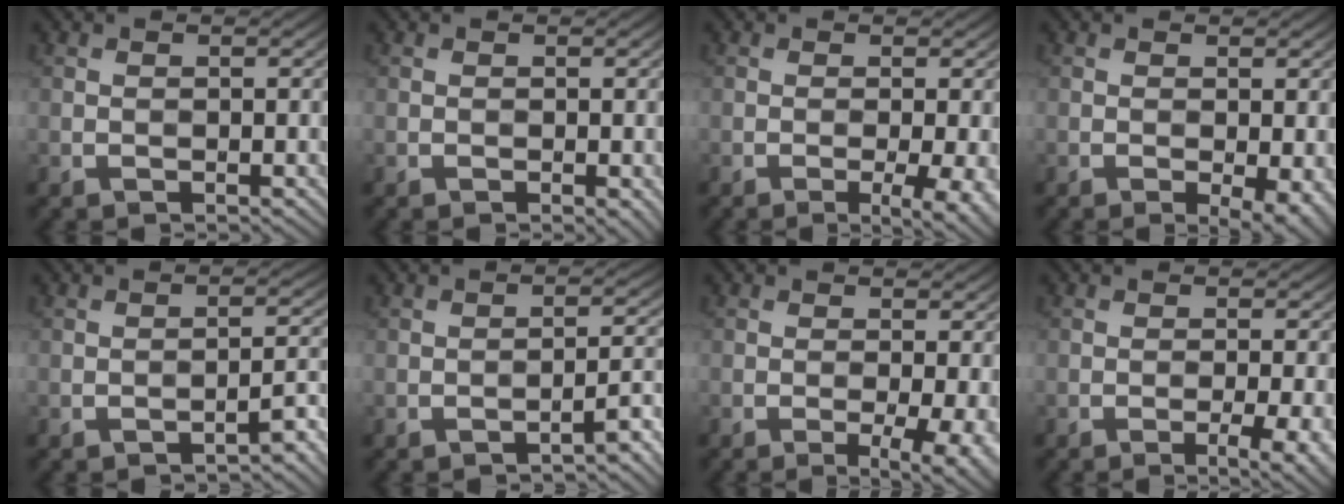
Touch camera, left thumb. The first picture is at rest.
{"total": 0.8, "force": [-0.2, 0.2, 0.7], "torque": [-0.013, -0.004, -0.004]}
{"total": 3.7, "force": [-1.2, 0.6, 3.5], "torque": [-0.056, -0.001, -0.017]}
{"total": 3.1, "force": [-0.9, 1.0, 2.8], "torque": [-0.040, -0.006, -0.010]}
{"total": 3.2, "force": [-2.7, 0.4, 1.7], "torque": [-0.017, 0.017, -0.038]}
{"total": 3.6, "force": [-2.9, 0.5, 2.1], "torque": [-0.023, 0.019, -0.043]}
{"total": 4.0, "force": [-1.2, 0.8, 3.8], "torque": [-0.059, -0.005, -0.017]}
{"total": 4.5, "force": [-1.8, 1.0, 4.0], "torque": [-0.057, 0.002, -0.023]}